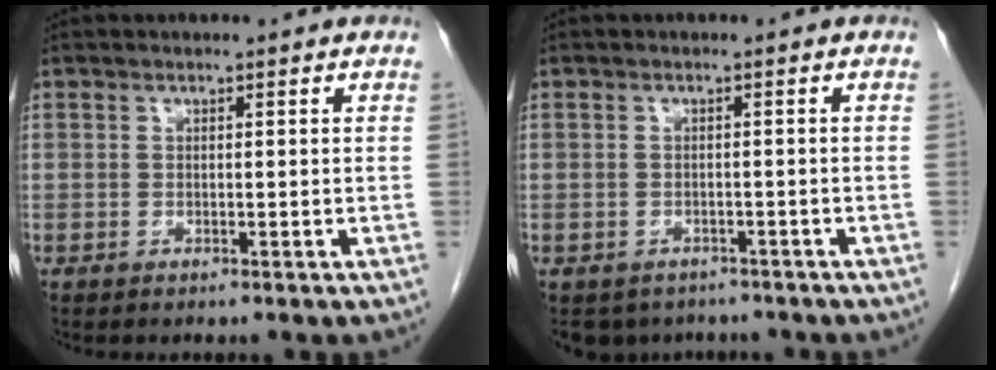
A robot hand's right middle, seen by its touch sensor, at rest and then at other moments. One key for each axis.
{"total": 5.7, "fx": -4.7, "fy": 3.1, "fz": 0.7, "tx": -0.001, "ty": 0.001, "tz": -0.059}